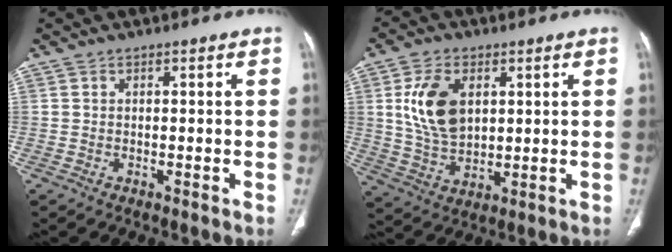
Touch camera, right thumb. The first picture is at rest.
{"total": 11.7, "force": [3.0, 7.3, 8.6], "torque": [-0.151, -0.012, 0.066]}